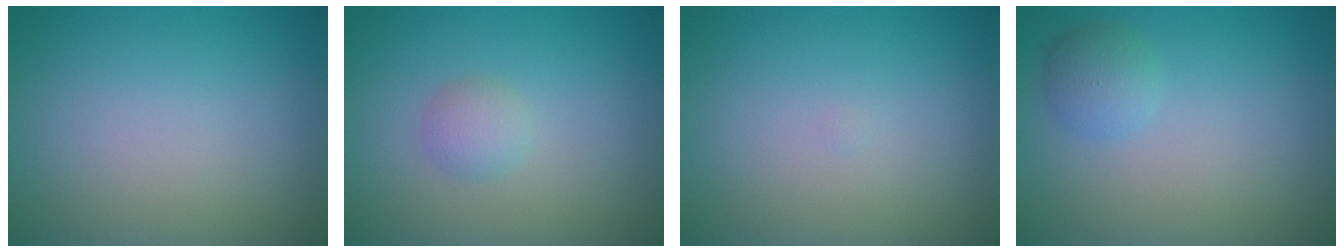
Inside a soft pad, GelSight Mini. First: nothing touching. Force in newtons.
{"total": 1.5, "press": 1.5, "slide": 0.0}
{"total": 0.0}
{"total": 1.8, "press": 1.8, "slide": 0.1}